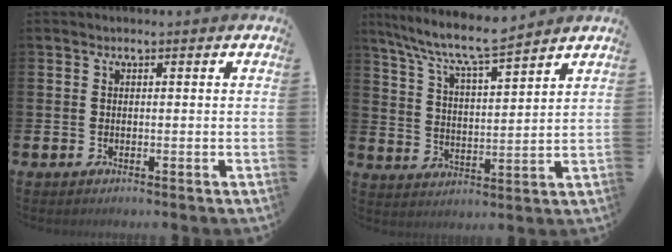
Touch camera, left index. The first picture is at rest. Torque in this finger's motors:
{"motor_torque": [0.85, -0.80, 0.63, 0.21]}